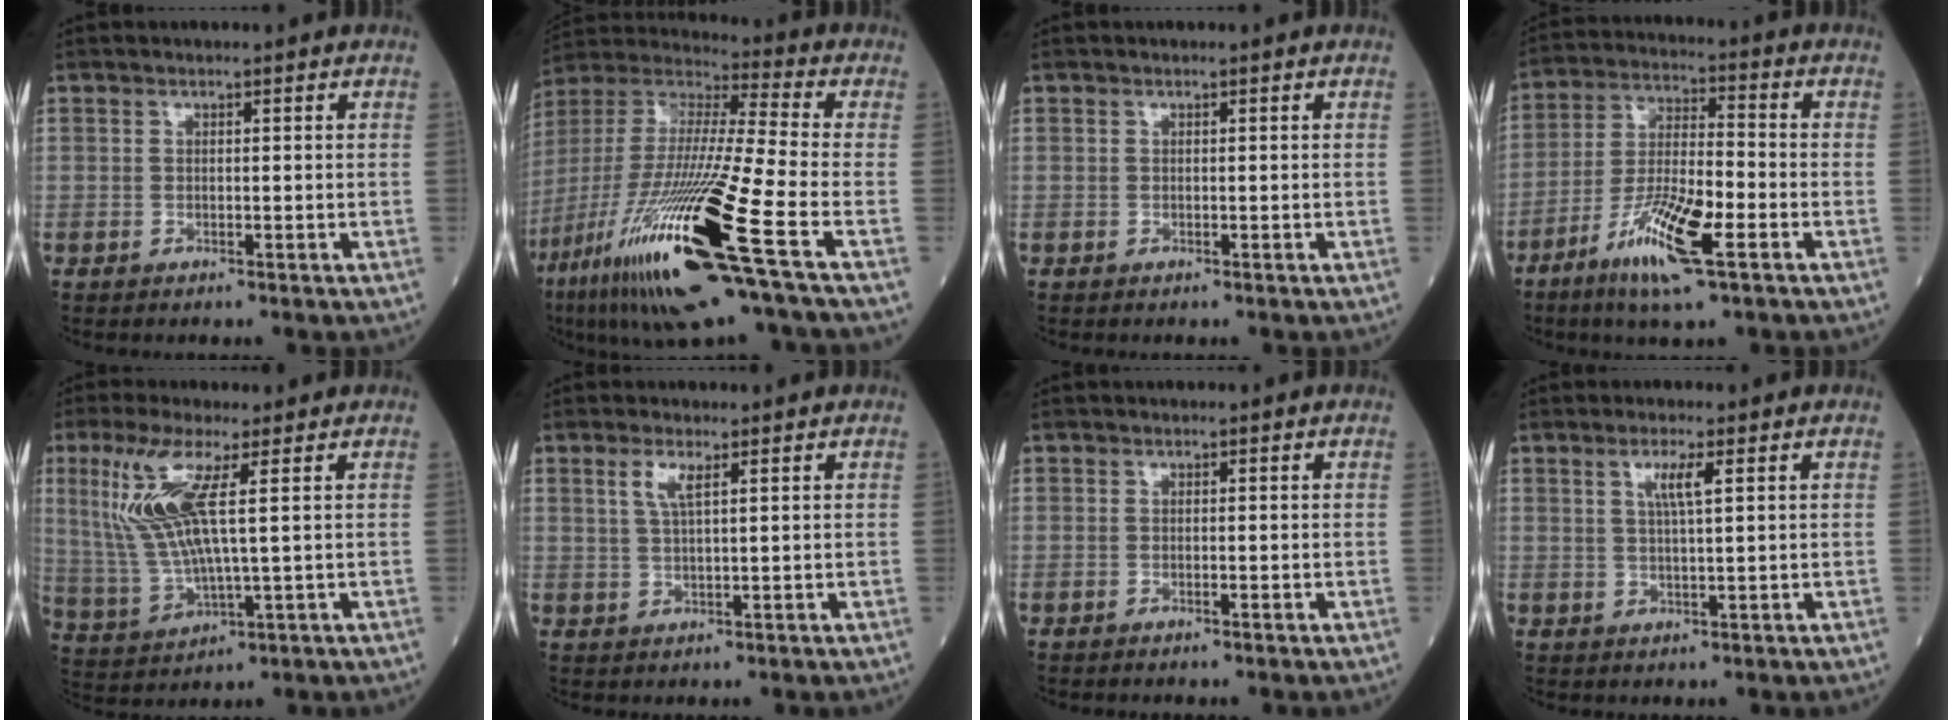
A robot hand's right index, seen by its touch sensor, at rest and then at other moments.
{"total": 26.3, "force": [-11.7, 1.2, 23.6], "torque": [-0.479, -0.066, -0.216]}
{"total": 0.0}
{"total": 12.1, "force": [-6.0, 1.6, 10.3], "torque": [-0.203, -0.017, -0.109]}
{"total": 10.6, "force": [3.3, 1.4, 10.0], "torque": [-0.239, -0.002, 0.071]}
{"total": 3.1, "force": [1.6, 0.4, 2.6], "torque": [-0.061, 0.000, 0.034]}
{"total": 0.0}
{"total": 3.4, "force": [1.5, -0.1, 3.1], "torque": [-0.062, 0.001, 0.029]}